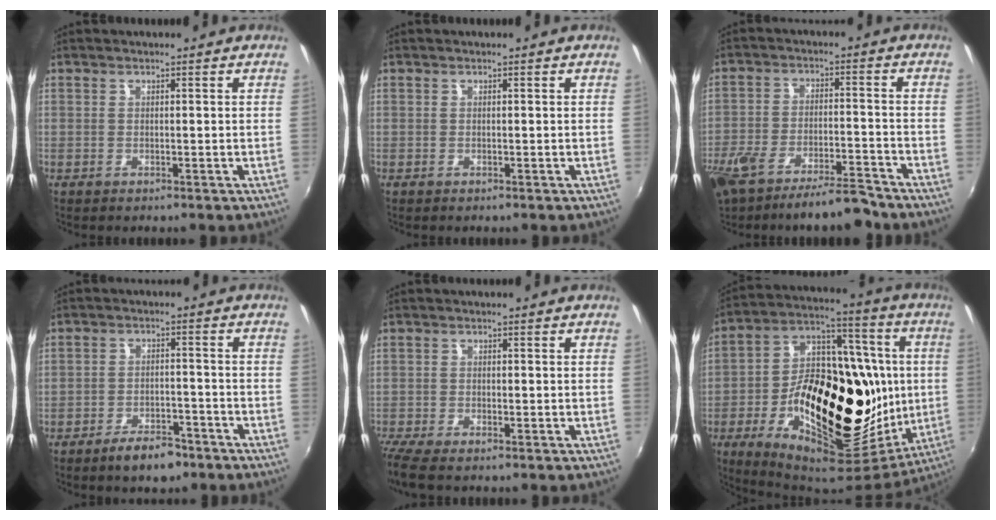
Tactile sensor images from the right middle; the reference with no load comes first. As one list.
[{"total": 0.0}, {"total": 13.8, "force": [-11.2, 3.5, 7.4], "torque": [-0.162, -0.011, -0.186]}, {"total": 6.3, "force": [-4.8, 2.7, 3.1], "torque": [-0.071, 0.009, -0.067]}, {"total": 4.5, "force": [-3.4, 0.9, 2.7], "torque": [-0.072, -0.017, -0.067]}, {"total": 35.0, "force": [-5.5, 18.8, 29.0], "torque": [-0.482, 0.022, -0.059]}]